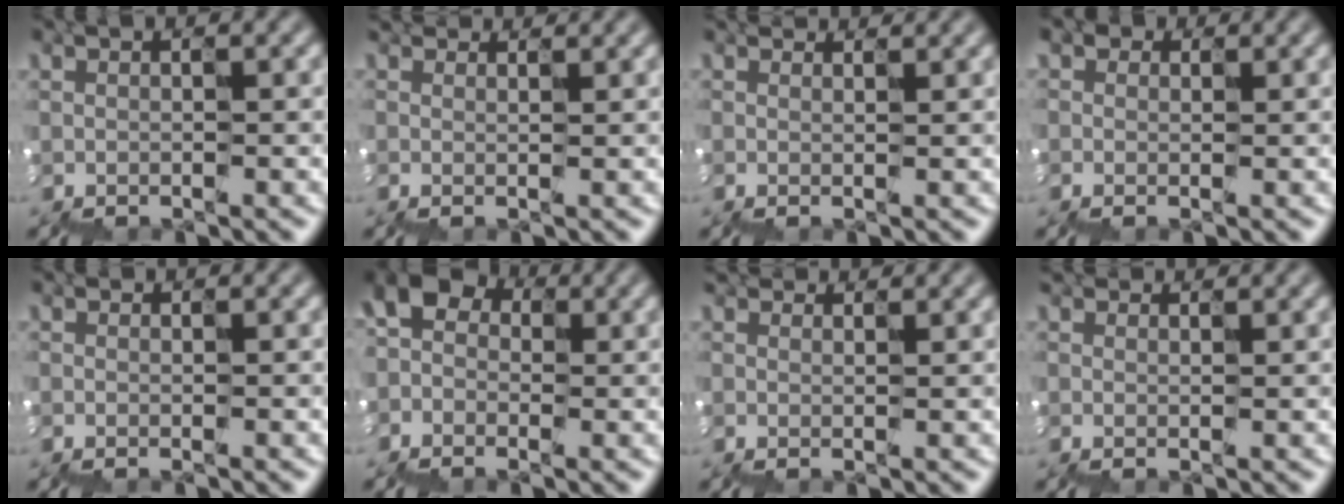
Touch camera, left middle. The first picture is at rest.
{"total": 2.7, "force": [2.2, 1.2, 1.1], "torque": [-0.010, 0.025, 0.030]}
{"total": 2.6, "force": [1.8, 1.3, 1.3], "torque": [-0.008, 0.025, 0.021]}
{"total": 1.5, "force": [0.7, 1.3, 0.4], "torque": [-0.019, 0.009, 0.006]}
{"total": 0.6, "force": [-0.5, 0.0, -0.2], "torque": [0.003, -0.007, -0.006]}
{"total": 3.1, "force": [-0.7, 2.9, 0.7], "torque": [-0.046, 0.007, -0.025]}
{"total": 2.3, "force": [1.8, 1.1, 0.9], "torque": [-0.006, 0.020, 0.024]}
{"total": 1.3, "force": [0.9, 0.7, 0.4], "torque": [0.004, 0.014, 0.008]}